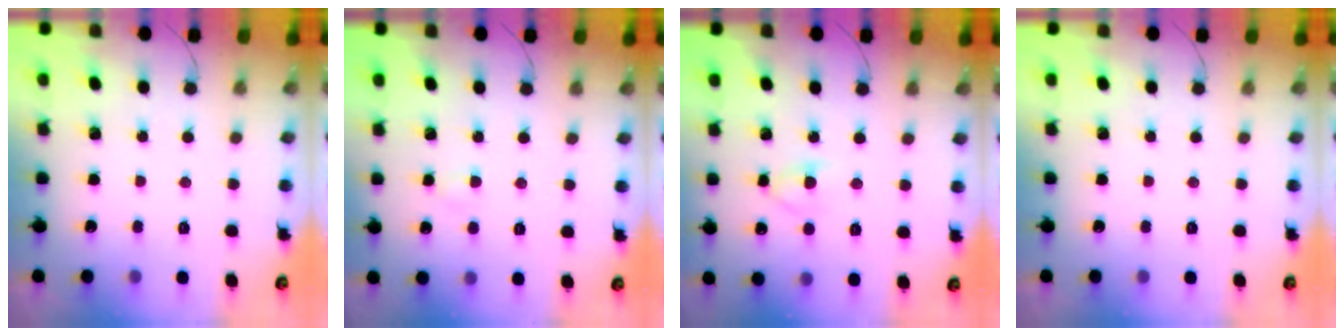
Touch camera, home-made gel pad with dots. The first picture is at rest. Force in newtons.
{"total": 2.2, "press": 2.0, "slide": 0.8}
{"total": 3.8, "press": 3.6, "slide": 1.3}
{"total": 0.0}